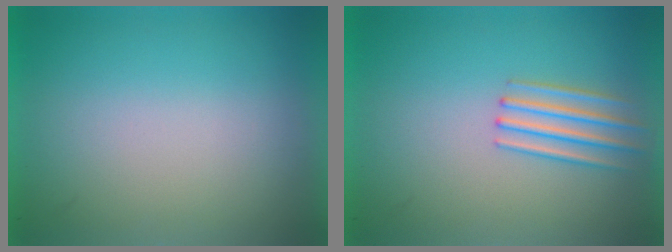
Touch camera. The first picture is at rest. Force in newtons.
{"total": 2.1}